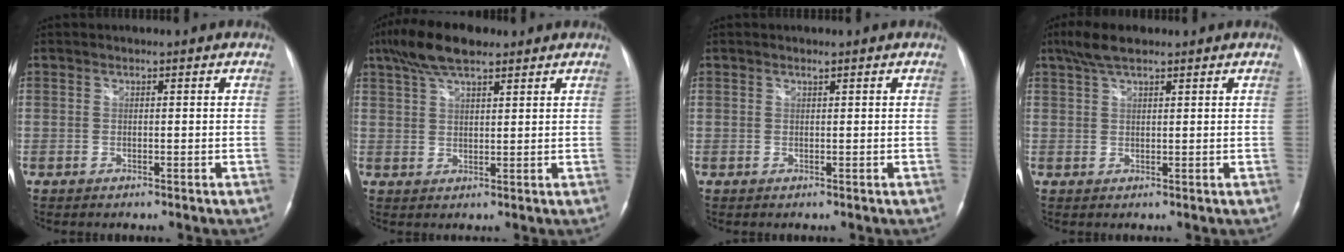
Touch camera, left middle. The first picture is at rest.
{"total": 9.8, "force": [7.1, 3.0, 6.1], "torque": [-0.124, 0.023, 0.126]}
{"total": 0.0}
{"total": 4.7, "force": [3.5, 1.3, 2.9], "torque": [-0.068, 0.016, 0.067]}